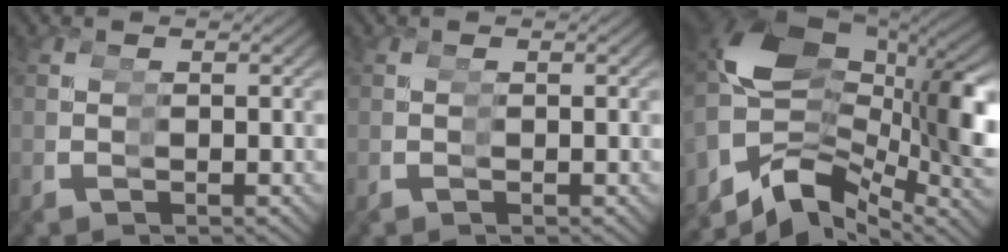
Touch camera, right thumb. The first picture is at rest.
{"total": 0.0}
{"total": 19.4, "force": [2.4, 12.3, 14.9], "torque": [-0.252, -0.005, 0.044]}